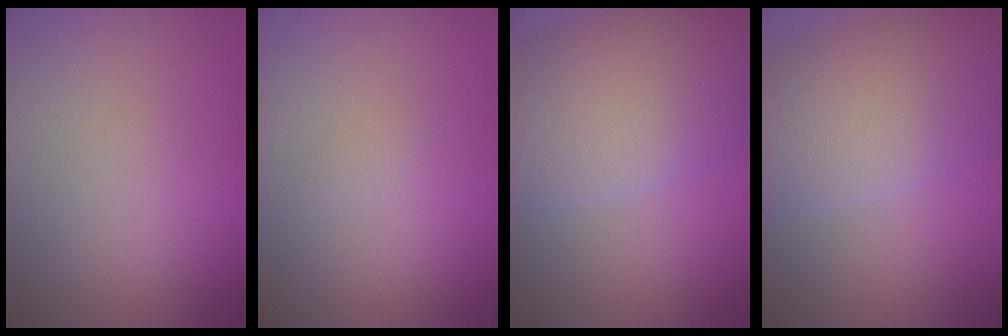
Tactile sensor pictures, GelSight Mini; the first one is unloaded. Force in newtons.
{"total": 0.5, "press": 0.5, "slide": 0.1}
{"total": 13.0, "press": 13.0, "slide": 0.6}
{"total": 11.8, "press": 11.8, "slide": 0.3}